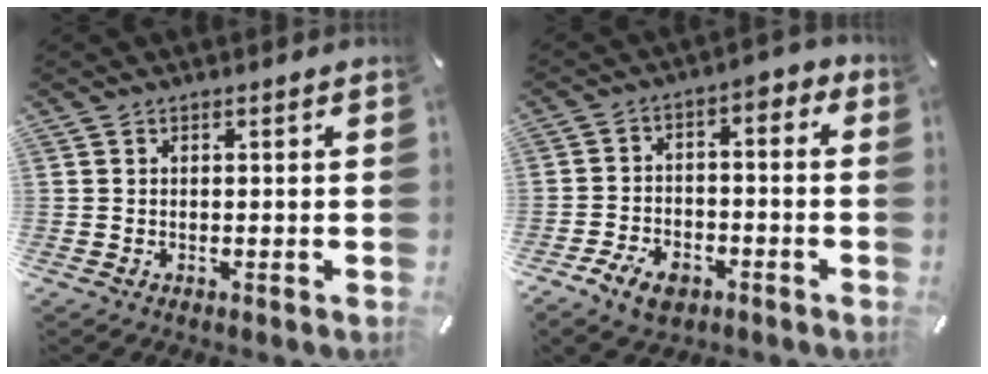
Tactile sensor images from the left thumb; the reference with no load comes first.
{"total": 9.1, "force": [-4.5, 6.3, 4.8], "torque": [-0.091, 0.029, -0.081]}